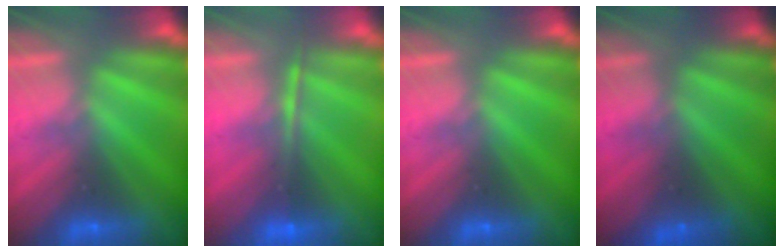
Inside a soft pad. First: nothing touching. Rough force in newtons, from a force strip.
{"total": 1.5}
{"total": 0.0}
{"total": 1.4}